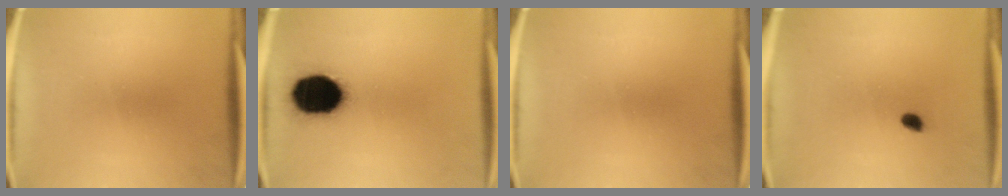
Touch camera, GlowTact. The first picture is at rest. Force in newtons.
{"total": 19.0}
{"total": 0.0}
{"total": 1.6}